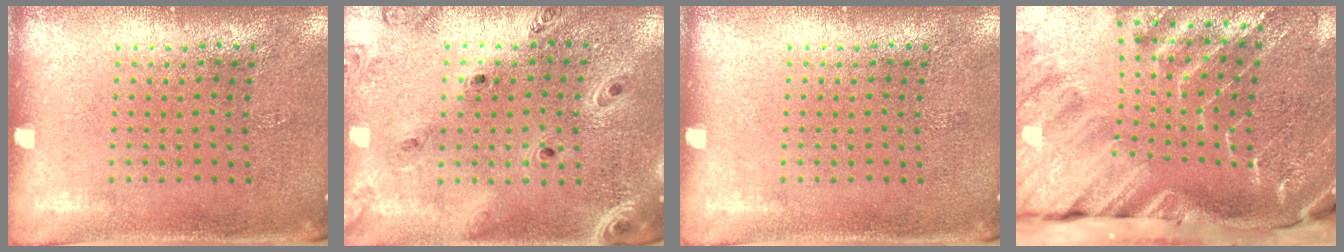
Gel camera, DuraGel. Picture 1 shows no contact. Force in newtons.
{"total": 1.2, "press": 1.2, "slide": 0.2}
{"total": 0.0}
{"total": 4.6, "press": 3.4, "slide": 3.0}